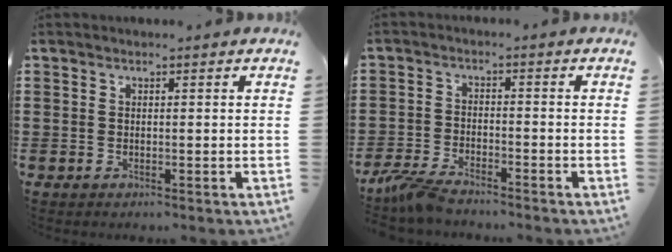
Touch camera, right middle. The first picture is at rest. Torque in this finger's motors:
{"motor_torque": [1.54, -0.60, 0.50, 0.16]}